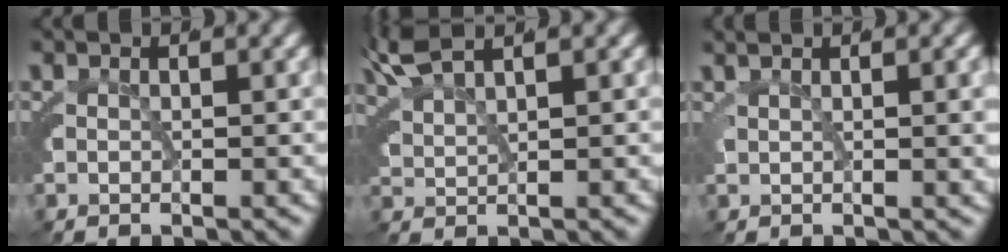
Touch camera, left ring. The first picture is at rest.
{"total": 4.0, "force": [3.1, 1.3, 2.1], "torque": [-0.060, 0.001, 0.059]}
{"total": 2.3, "force": [1.6, 0.4, 1.5], "torque": [-0.011, 0.006, 0.023]}